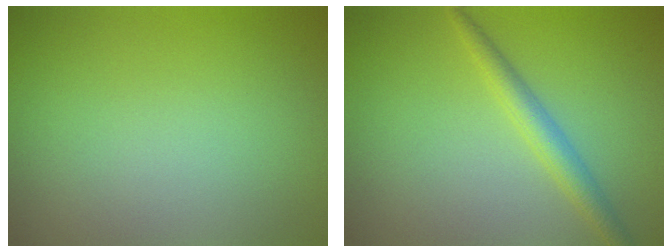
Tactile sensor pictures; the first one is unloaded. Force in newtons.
{"total": 2.5, "press": 2.5, "slide": 0.1}